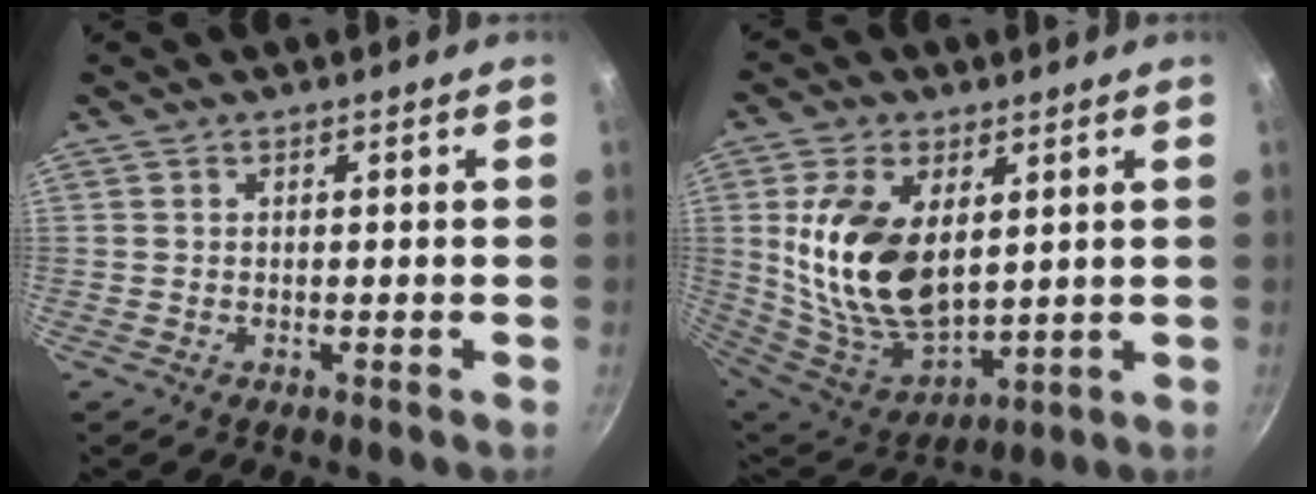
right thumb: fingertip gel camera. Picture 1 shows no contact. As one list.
[{"total": 18.4, "force": [3.9, 10.9, 14.2], "torque": [-0.255, -0.032, 0.089]}]